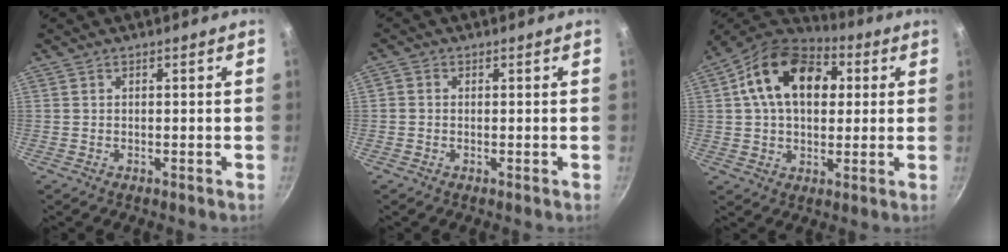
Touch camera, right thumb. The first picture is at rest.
{"total": 1.2, "force": [-0.2, 1.0, 0.5], "torque": [-0.010, 0.005, -0.005]}
{"total": 18.0, "force": [4.2, 12.2, 12.6], "torque": [-0.181, 0.017, 0.050]}